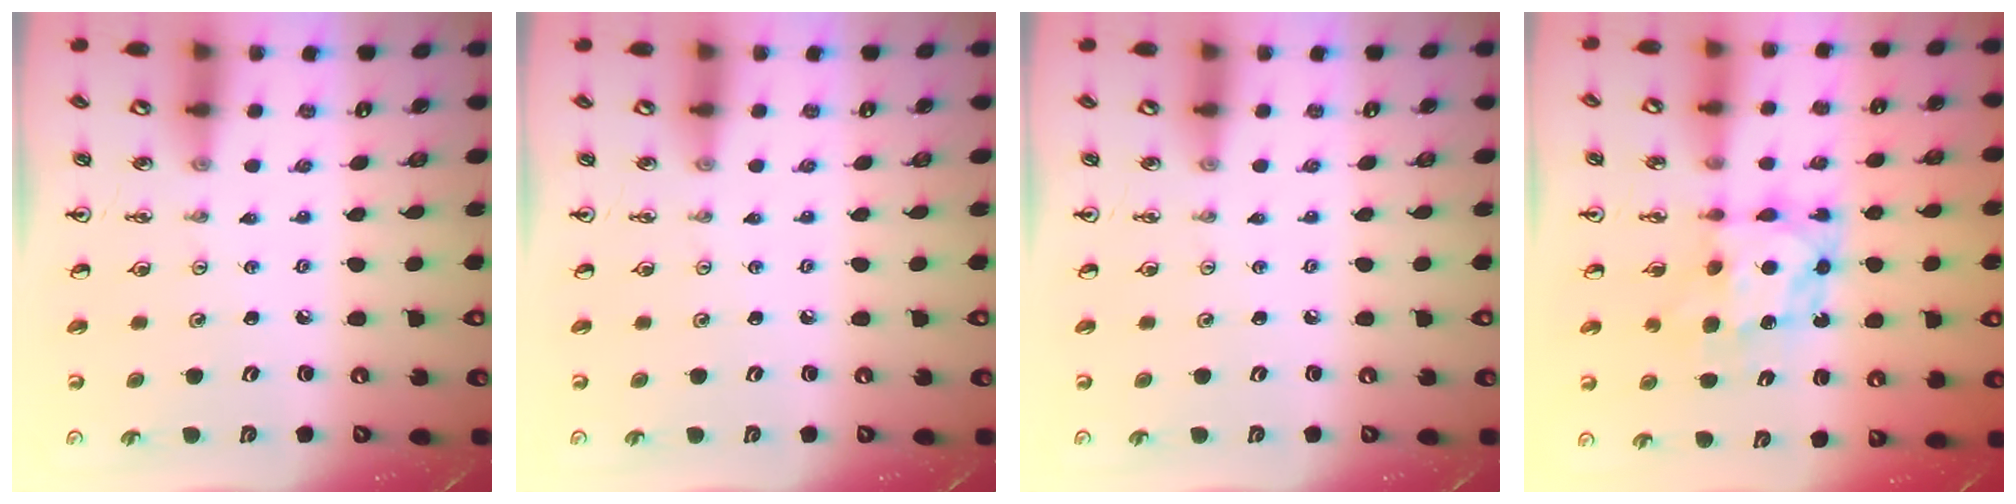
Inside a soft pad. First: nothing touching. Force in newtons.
{"total": 0.0}
{"total": 0.0}
{"total": 6.9, "press": 6.9, "slide": 0.6}